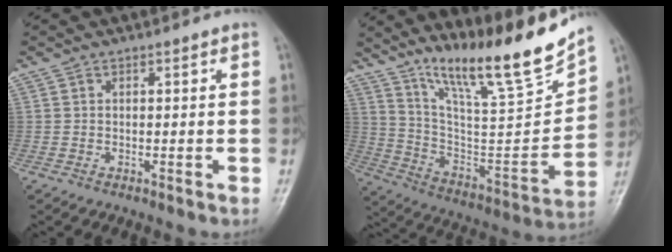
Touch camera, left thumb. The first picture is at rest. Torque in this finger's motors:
{"motor_torque": [0.33, -0.23, 1.40, -1.38, 0.14]}